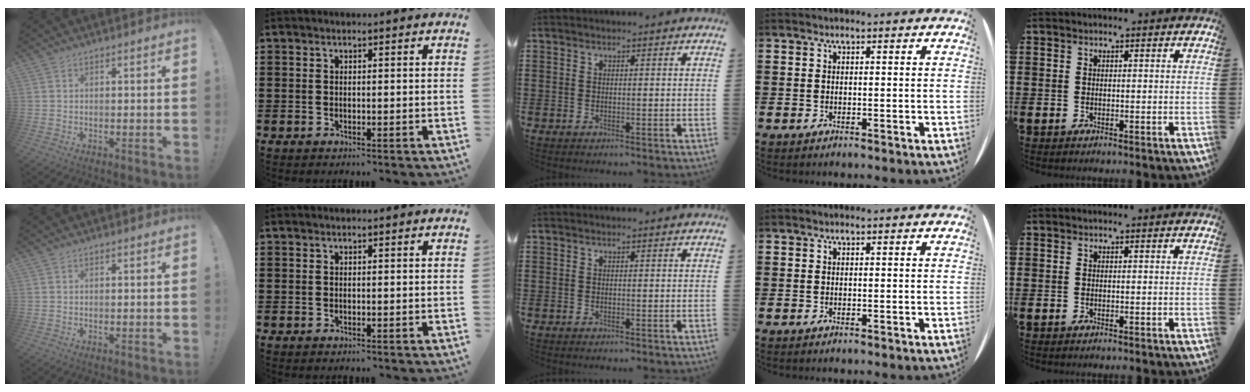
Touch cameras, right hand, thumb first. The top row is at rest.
{}